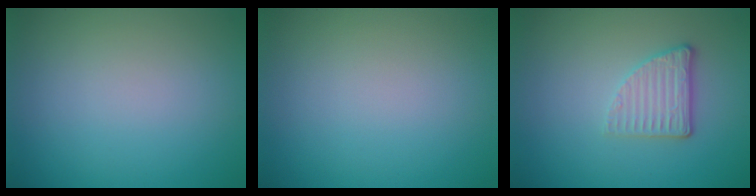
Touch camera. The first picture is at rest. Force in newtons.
{"total": 0.0}
{"total": 2.7, "press": 2.3, "slide": 1.4}